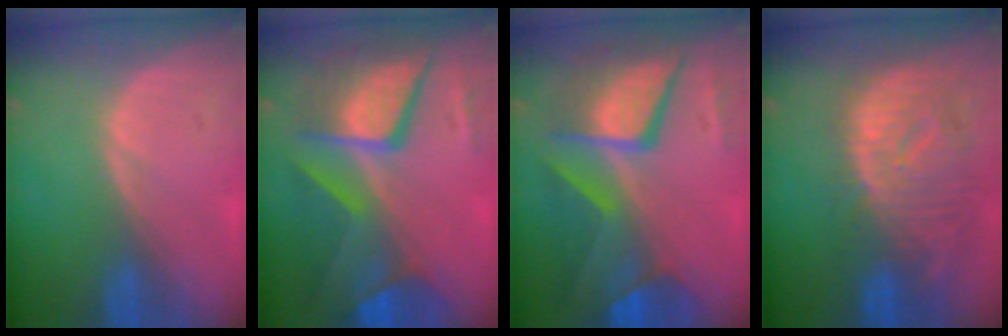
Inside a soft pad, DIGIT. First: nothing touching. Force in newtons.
{"total": 12.0, "press": 11.9, "slide": 1.2}
{"total": 11.8, "press": 11.7, "slide": 1.2}
{"total": 12.5, "press": 10.9, "slide": 6.2}